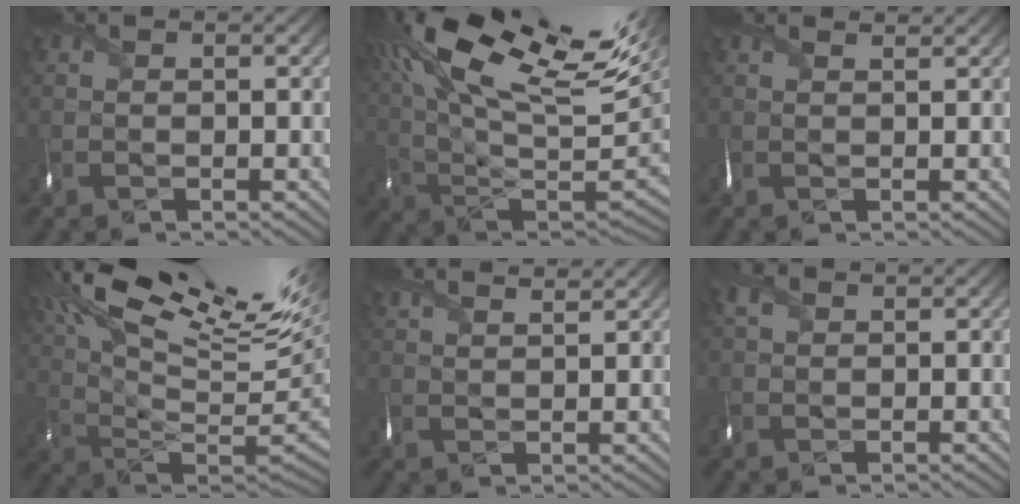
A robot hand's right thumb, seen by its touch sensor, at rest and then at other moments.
{"total": 21.0, "force": [9.9, 8.3, 16.6], "torque": [-0.329, 0.040, 0.168]}
{"total": 1.8, "force": [1.6, 0.2, 0.9], "torque": [-0.026, 0.009, 0.023]}
{"total": 21.3, "force": [12.2, 5.9, 16.5], "torque": [-0.295, 0.061, 0.207]}
{"total": 5.1, "force": [4.3, 0.9, 2.5], "torque": [-0.047, 0.022, 0.052]}
{"total": 2.0, "force": [1.2, 1.1, 1.1], "torque": [-0.029, 0.011, 0.021]}